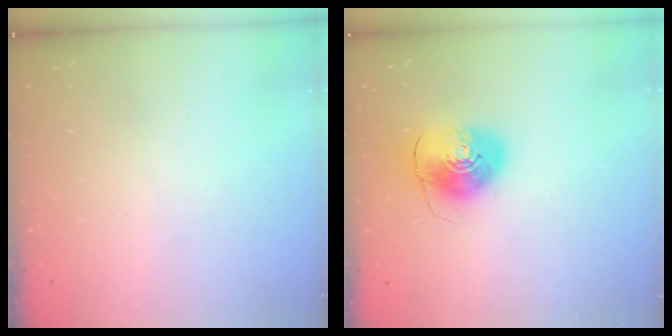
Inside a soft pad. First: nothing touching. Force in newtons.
{"total": 9.3, "press": 9.3, "slide": 1.1}